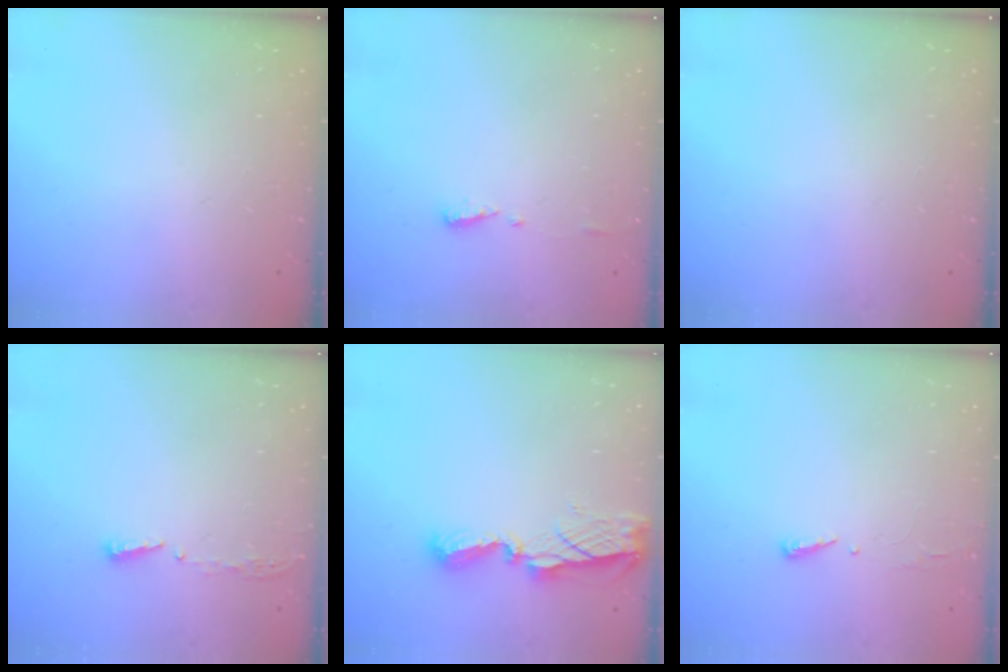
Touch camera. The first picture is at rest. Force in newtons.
{"total": 4.9, "press": 4.9, "slide": 0.6}
{"total": 0.0}
{"total": 3.8, "press": 3.8, "slide": 0.4}
{"total": 8.5, "press": 8.5, "slide": 0.3}
{"total": 2.9, "press": 2.9, "slide": 0.4}